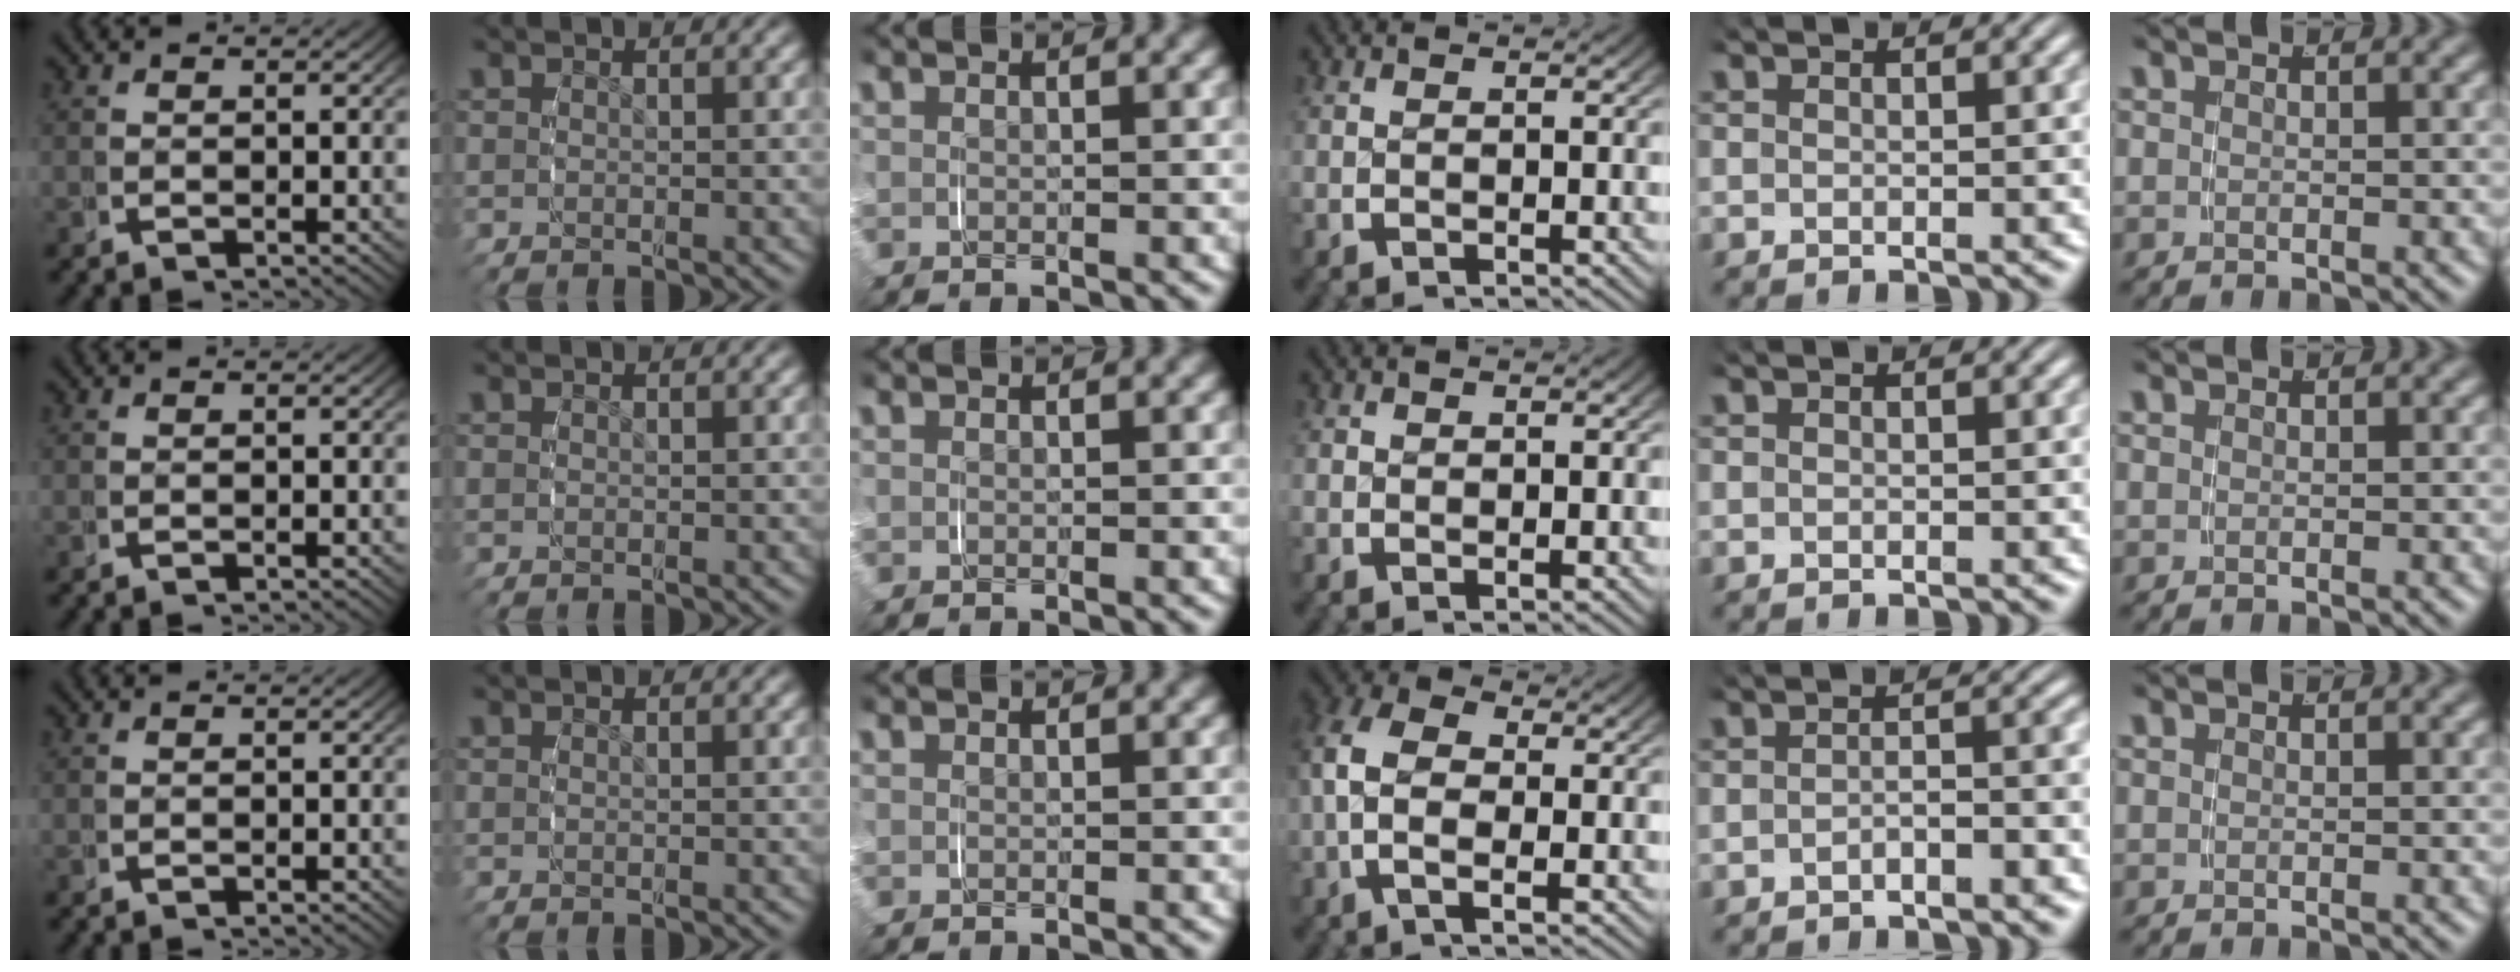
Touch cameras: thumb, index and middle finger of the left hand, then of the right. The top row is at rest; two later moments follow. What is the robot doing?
{"motion": "grasp_and_lifting", "object": "napkin"}